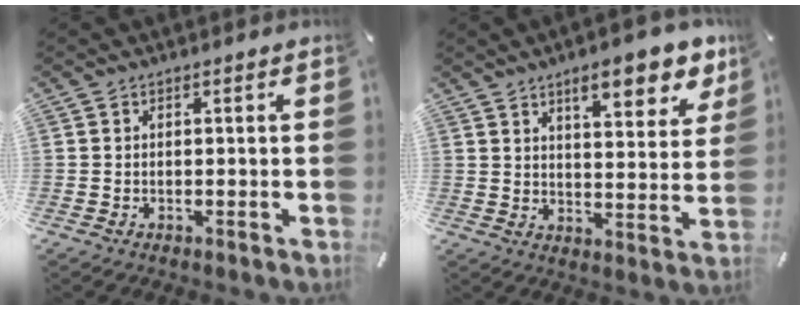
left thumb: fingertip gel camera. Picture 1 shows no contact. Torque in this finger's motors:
{"motor_torque": [1.88, 1.79, 1.32, -1.44, 0.19]}